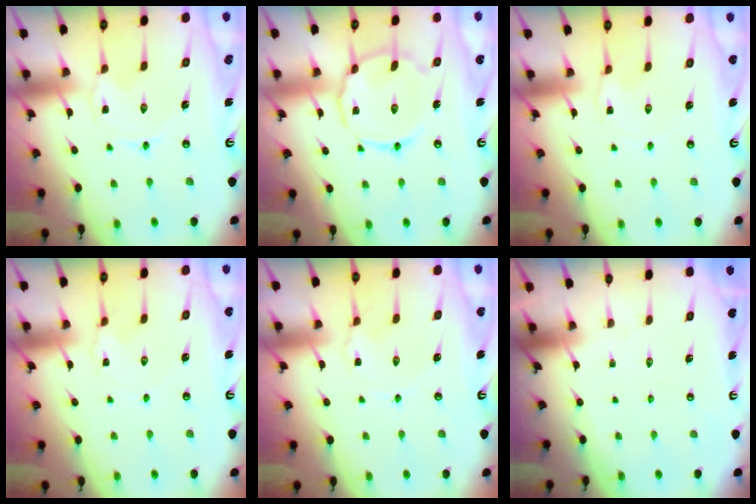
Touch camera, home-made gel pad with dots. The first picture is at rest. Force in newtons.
{"total": 11.1, "press": 11.1, "slide": 1.0}
{"total": 1.8, "press": 1.8, "slide": 0.2}
{"total": 1.8, "press": 1.8, "slide": 0.2}
{"total": 2.3, "press": 2.2, "slide": 0.4}
{"total": 0.0}